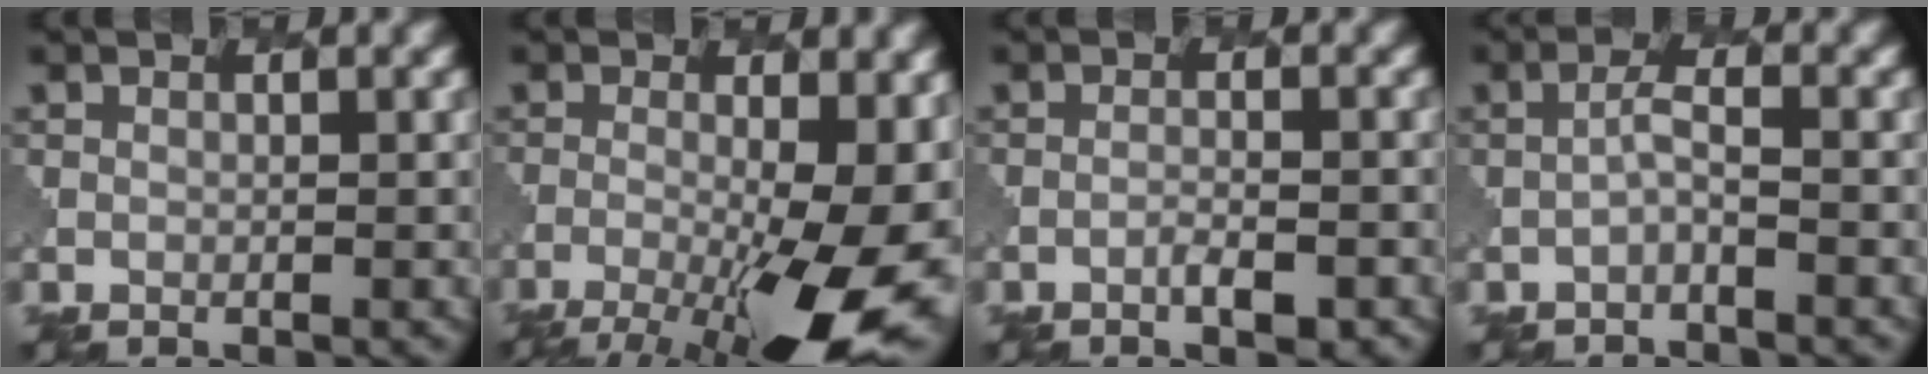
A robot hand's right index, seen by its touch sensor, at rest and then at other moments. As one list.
[{"total": 12.9, "force": [-4.6, 3.9, 11.4], "torque": [-0.177, -0.021, -0.064]}, {"total": 1.9, "force": [-1.0, 0.4, 1.5], "torque": [-0.026, 0.003, -0.017]}, {"total": 1.2, "force": [-0.5, 0.1, 1.1], "torque": [-0.023, 0.008, -0.011]}]